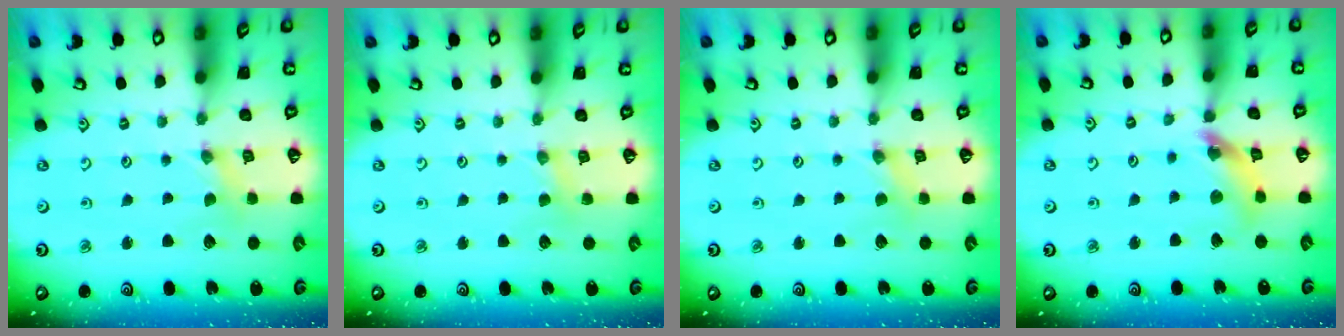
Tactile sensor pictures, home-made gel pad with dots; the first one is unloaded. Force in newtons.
{"total": 2.5, "press": 2.5, "slide": 0.4}
{"total": 1.9, "press": 1.9, "slide": 0.3}
{"total": 11.4, "press": 11.3, "slide": 1.3}